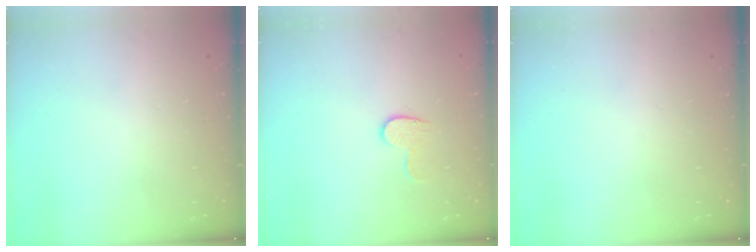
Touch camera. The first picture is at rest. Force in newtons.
{"total": 6.2, "press": 6.2, "slide": 0.4}
{"total": 0.0}